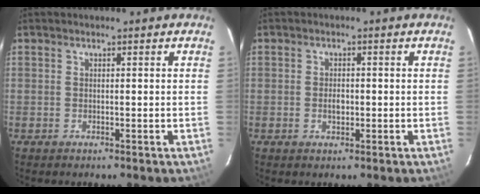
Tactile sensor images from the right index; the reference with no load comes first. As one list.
[{"total": 2.2, "force": [-0.4, 1.4, 1.6], "torque": [-0.029, 0.002, -0.006]}]